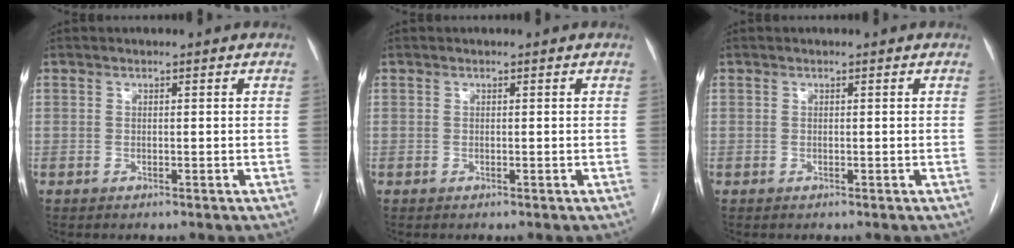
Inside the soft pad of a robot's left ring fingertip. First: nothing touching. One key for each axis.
{"total": 0.0}
{"total": 0.0}